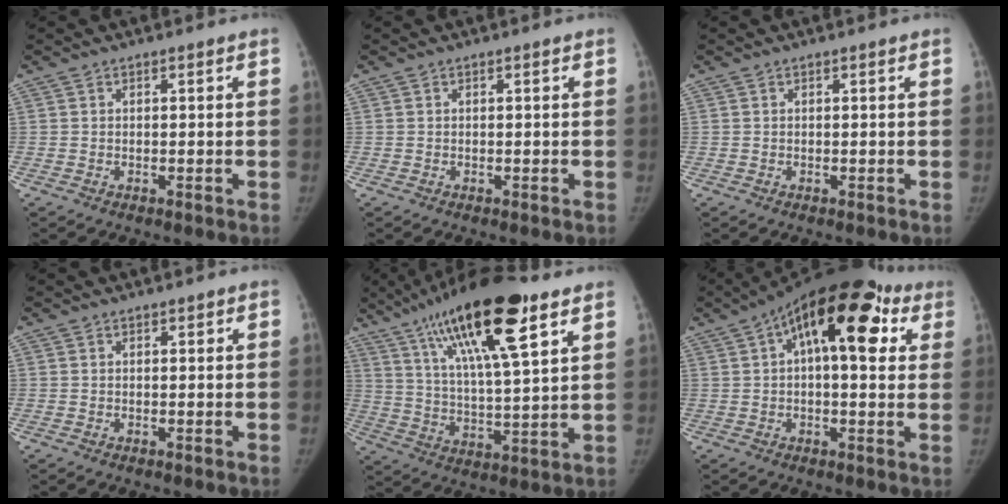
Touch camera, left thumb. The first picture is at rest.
{"total": 0.0}
{"total": 0.0}
{"total": 0.5, "force": [0.2, 0.4, 0.3], "torque": [0.004, 0.000, 0.002]}
{"total": 22.3, "force": [12.1, 5.2, 18.0], "torque": [-0.302, -0.026, 0.213]}
{"total": 20.4, "force": [7.0, 9.5, 16.7], "torque": [-0.232, 0.032, 0.096]}